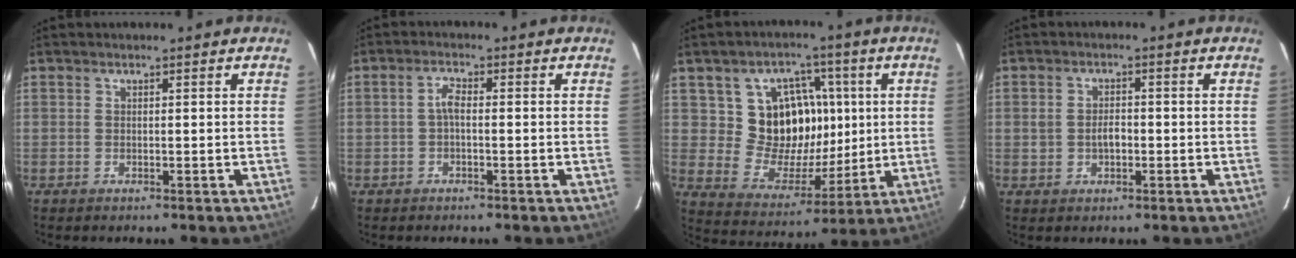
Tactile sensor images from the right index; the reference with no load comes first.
{"total": 2.1, "force": [-0.5, 0.8, 1.8], "torque": [-0.039, 0.008, -0.010]}
{"total": 13.7, "force": [3.1, 11.9, 6.0], "torque": [-0.121, 0.008, 0.067]}
{"total": 3.1, "force": [-0.5, 2.1, 2.3], "torque": [-0.043, 0.006, -0.006]}